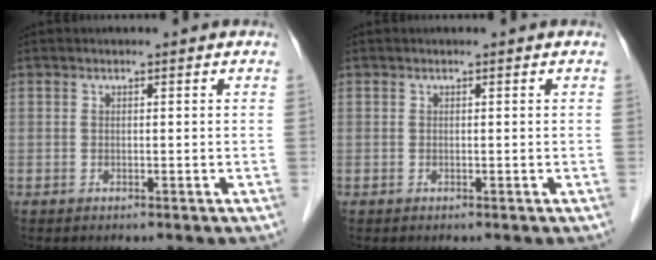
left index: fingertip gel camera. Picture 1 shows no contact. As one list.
[{"total": 0.0}]